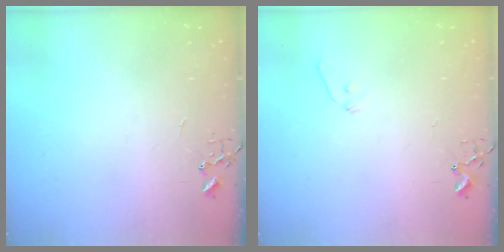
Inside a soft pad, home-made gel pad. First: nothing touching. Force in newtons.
{"total": 6.3, "press": 6.3, "slide": 0.7}